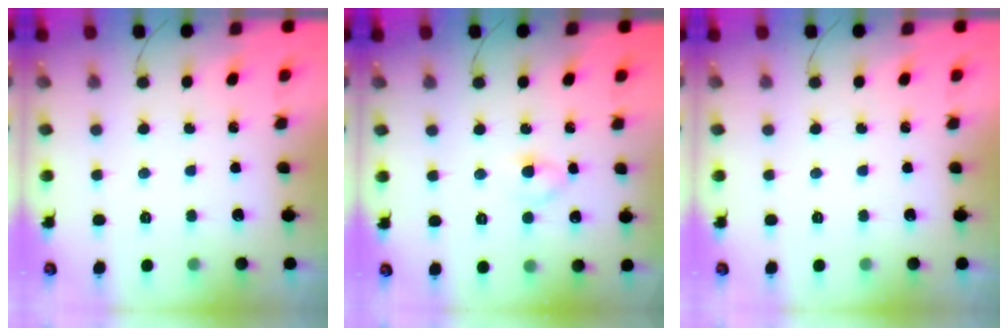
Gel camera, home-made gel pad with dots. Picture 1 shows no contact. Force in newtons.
{"total": 2.5, "press": 2.2, "slide": 1.2}
{"total": 0.0}